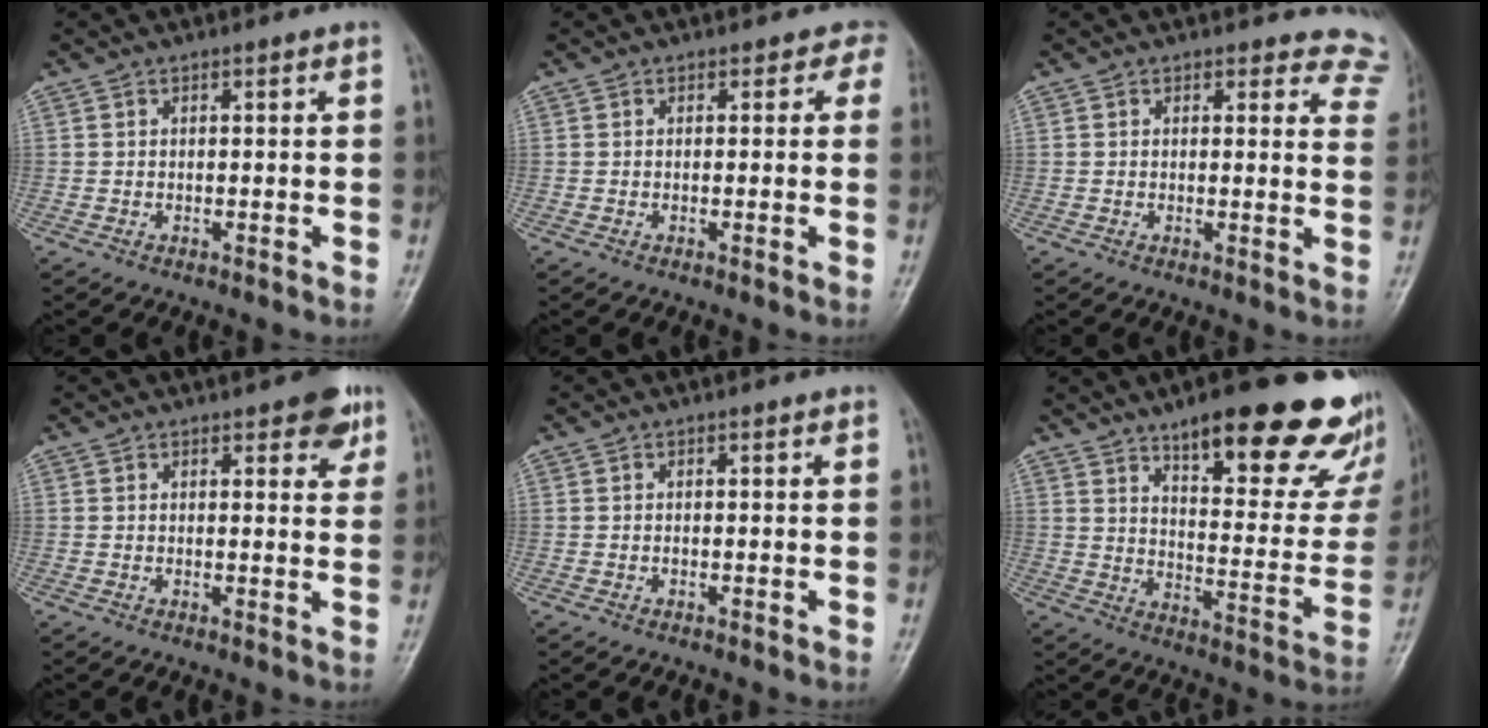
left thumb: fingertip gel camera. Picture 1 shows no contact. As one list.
[{"total": 2.0, "force": [1.1, 1.6, 0.4], "torque": [0.020, -0.003, -0.010]}, {"total": 8.4, "force": [7.6, 3.4, -0.1], "torque": [0.067, -0.039, 0.041]}, {"total": 5.3, "force": [3.1, 2.3, 3.6], "torque": [-0.019, -0.011, 0.032]}, {"total": 0.0}, {"total": 27.4, "force": [17.8, 8.6, 19.0], "torque": [-0.212, -0.081, 0.240]}]